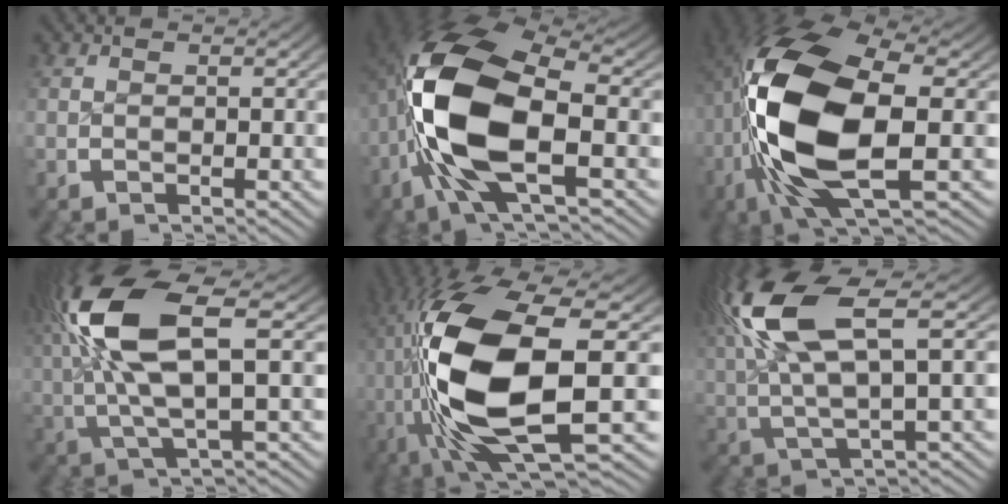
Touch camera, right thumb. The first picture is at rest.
{"total": 16.7, "force": [-0.2, 9.2, 13.9], "torque": [-0.304, -0.045, 0.019]}
{"total": 18.9, "force": [-0.5, 10.5, 15.8], "torque": [-0.342, -0.054, 0.024]}
{"total": 10.9, "force": [2.7, 4.5, 9.6], "torque": [-0.204, -0.008, 0.054]}
{"total": 19.5, "force": [-0.4, 9.4, 17.1], "torque": [-0.374, -0.045, 0.030]}
{"total": 10.5, "force": [3.6, 4.7, 8.7], "torque": [-0.175, -0.001, 0.068]}